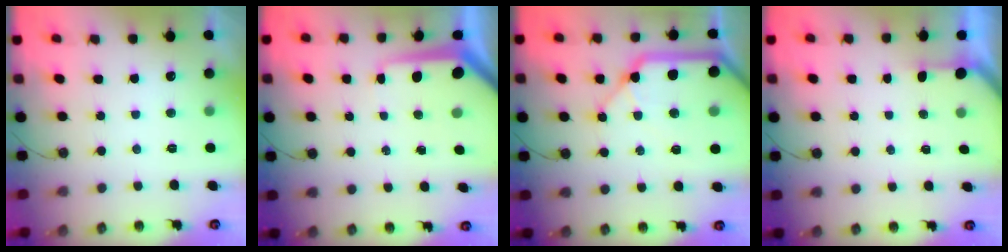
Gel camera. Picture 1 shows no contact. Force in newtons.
{"total": 7.9, "press": 7.8, "slide": 1.0}
{"total": 19.2, "press": 19.0, "slide": 3.0}
{"total": 1.2, "press": 1.2, "slide": 0.1}